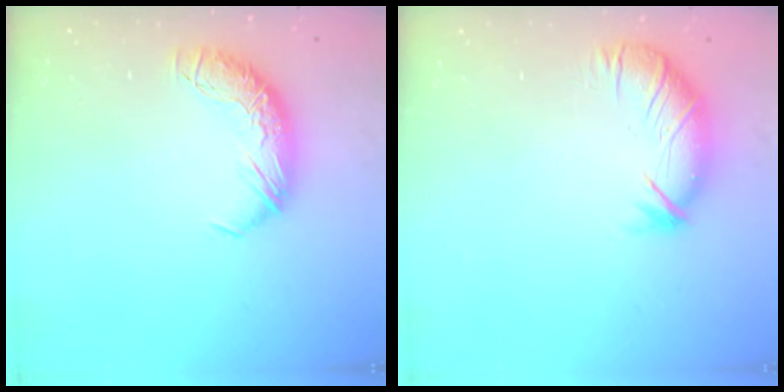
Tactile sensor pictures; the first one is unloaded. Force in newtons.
{"total": 2.9, "press": 2.5, "slide": 1.5}